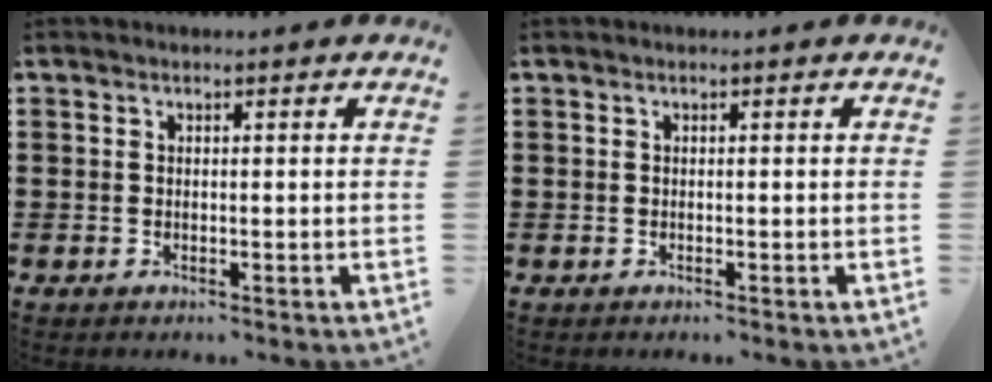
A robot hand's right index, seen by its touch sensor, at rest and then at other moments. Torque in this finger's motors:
{"motor_torque": [-0.78, 0.86, -1.05, -0.21]}